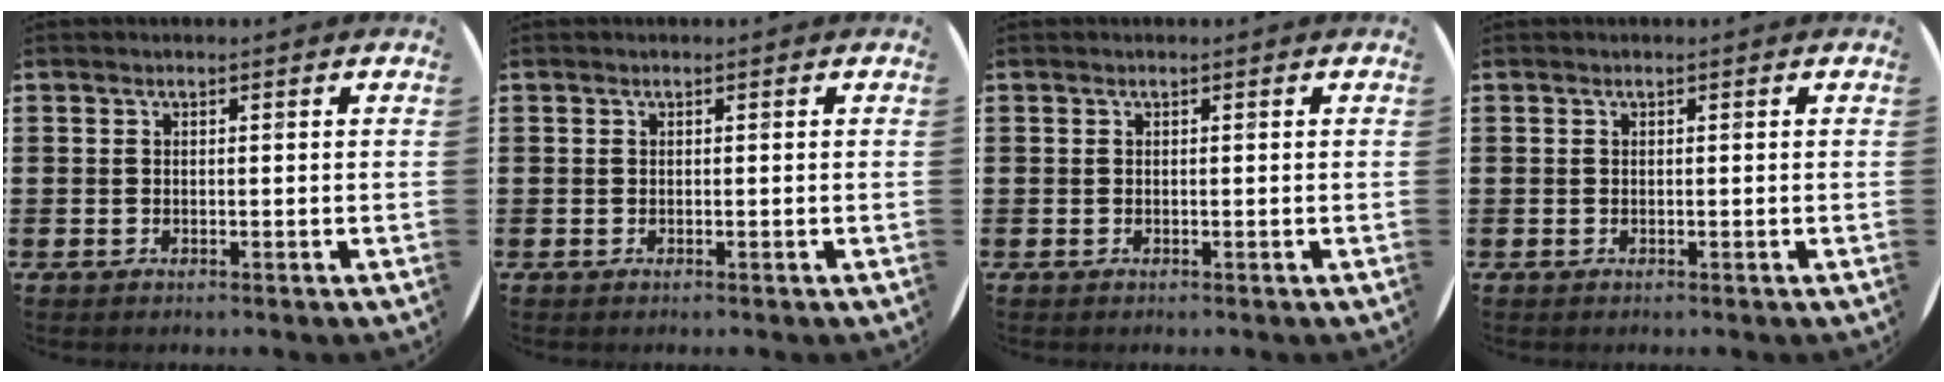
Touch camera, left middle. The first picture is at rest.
{"total": 0.0}
{"total": 0.0}
{"total": 0.0}